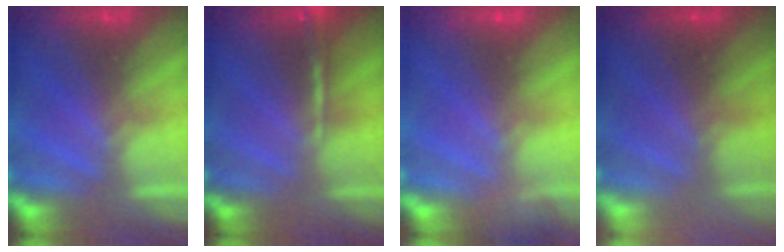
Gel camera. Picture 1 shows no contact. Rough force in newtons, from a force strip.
{"total": 2.4}
{"total": 4.7}
{"total": 2.3}